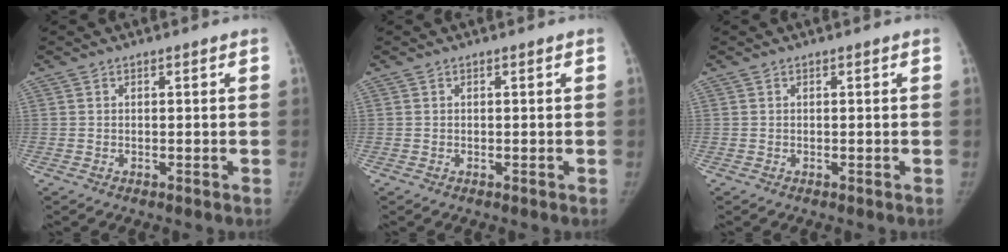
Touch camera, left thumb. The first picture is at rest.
{"total": 0.0}
{"total": 0.0}